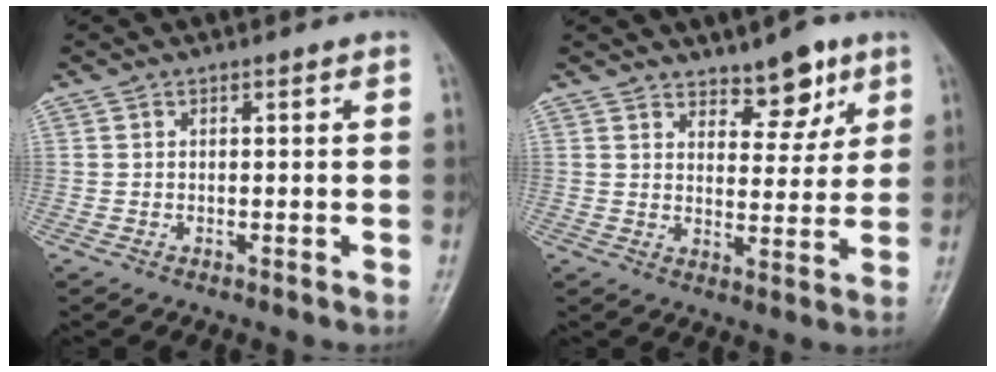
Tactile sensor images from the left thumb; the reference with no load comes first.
{"total": 6.9, "force": [4.8, 3.2, 3.8], "torque": [-0.023, -0.034, 0.073]}